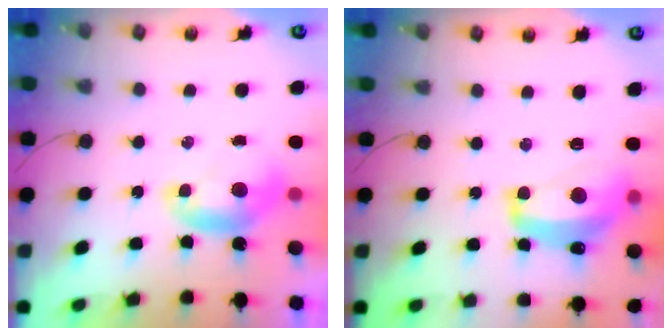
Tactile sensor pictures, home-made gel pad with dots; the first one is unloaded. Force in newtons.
{"total": 8.8, "press": 8.8, "slide": 0.8}